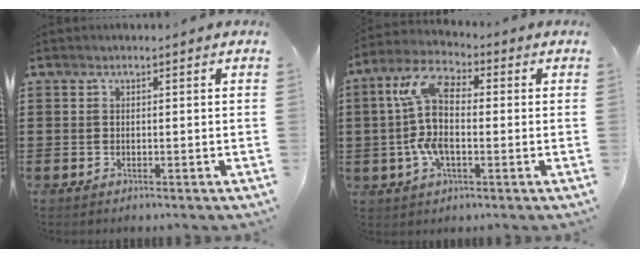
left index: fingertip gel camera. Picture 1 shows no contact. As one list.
[{"total": 10.9, "force": [0.1, 5.4, 9.5], "torque": [-0.219, 0.001, -0.005]}]